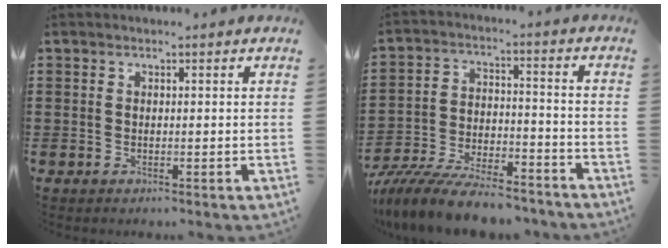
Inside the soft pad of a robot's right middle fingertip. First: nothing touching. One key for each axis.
{"total": 9.6, "fx": -8.9, "fy": 1.6, "fz": 3.3, "tx": -0.067, "ty": 0.018, "tz": -0.173}